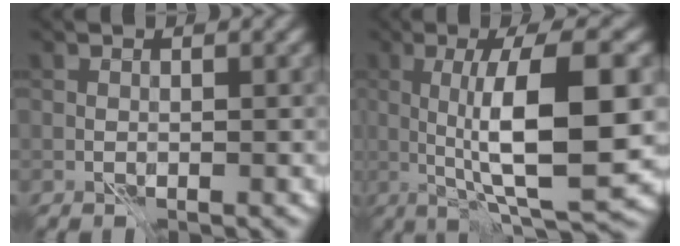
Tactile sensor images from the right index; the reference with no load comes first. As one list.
[{"total": 10.4, "force": [0.2, 2.5, 10.1], "torque": [-0.148, -0.001, 0.007]}]